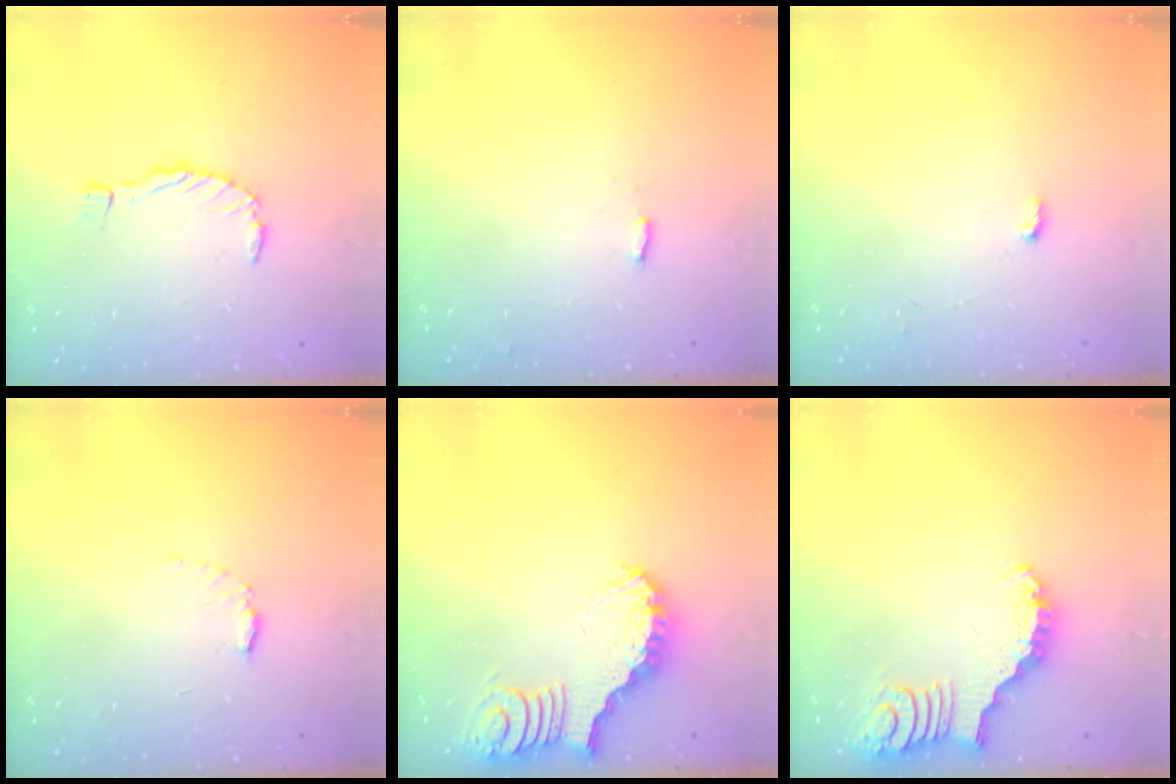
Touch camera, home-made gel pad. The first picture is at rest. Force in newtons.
{"total": 2.1, "press": 2.0, "slide": 0.4}
{"total": 3.2, "press": 3.2, "slide": 0.3}
{"total": 4.7, "press": 4.7, "slide": 0.6}
{"total": 3.8, "press": 3.7, "slide": 0.6}
{"total": 2.2, "press": 2.2, "slide": 0.0}